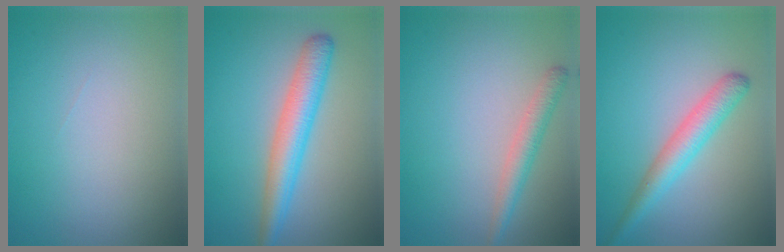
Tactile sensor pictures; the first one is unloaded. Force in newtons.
{"total": 4.5, "press": 4.5, "slide": 0.1}
{"total": 2.2, "press": 2.2, "slide": 0.1}
{"total": 2.8, "press": 2.8, "slide": 0.2}